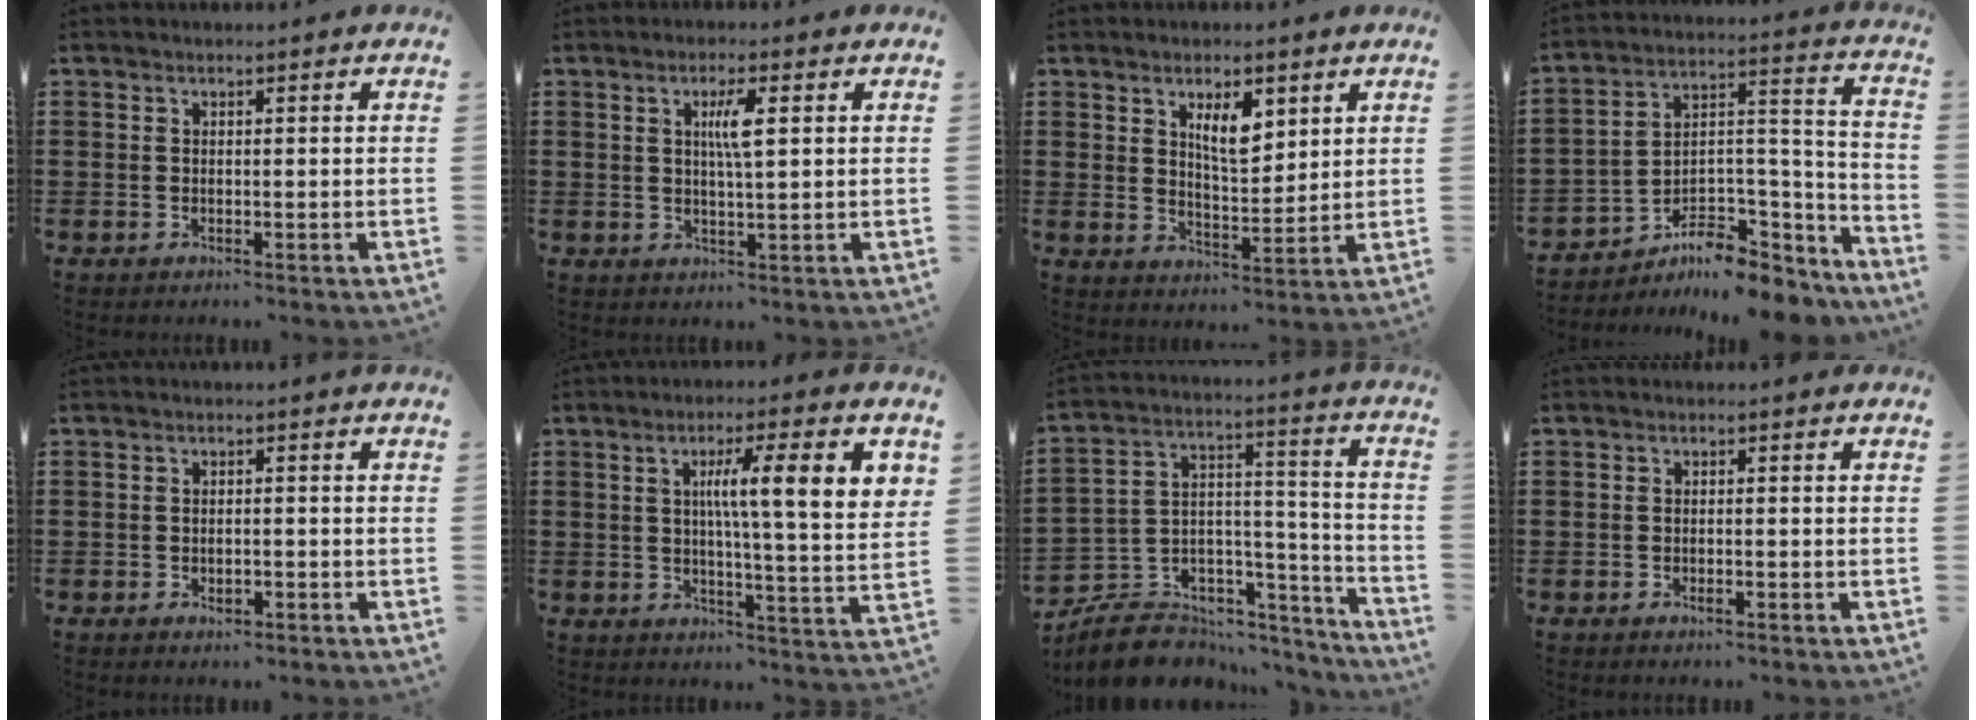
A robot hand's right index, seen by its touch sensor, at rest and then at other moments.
{"total": 3.9, "force": [1.0, 0.6, 3.8], "torque": [-0.076, 0.005, 0.013]}
{"total": 5.7, "force": [3.0, 2.2, 4.4], "torque": [-0.077, -0.002, 0.048]}
{"total": 7.6, "force": [-6.1, 3.3, 3.2], "torque": [-0.054, 0.008, -0.114]}
{"total": 1.3, "force": [-0.8, 0.6, 0.8], "torque": [-0.019, -0.003, -0.015]}
{"total": 10.2, "force": [3.0, 1.0, 9.7], "torque": [-0.172, 0.001, 0.041]}
{"total": 8.5, "force": [-6.9, 4.4, 2.0], "torque": [-0.047, 0.011, -0.129]}
{"total": 1.0, "force": [-0.7, 0.2, 0.6], "torque": [-0.015, -0.004, -0.012]}